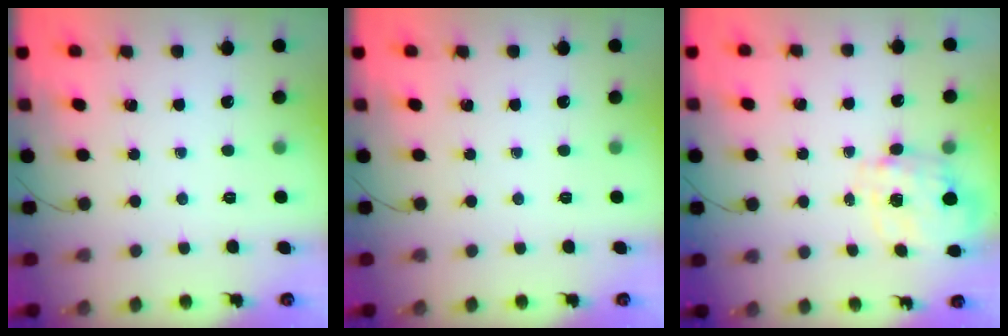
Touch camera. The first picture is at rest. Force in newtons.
{"total": 0.0}
{"total": 2.5, "press": 2.3, "slide": 1.0}